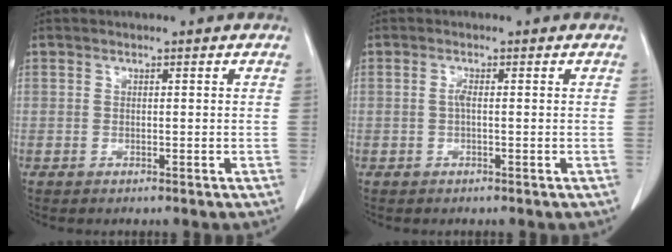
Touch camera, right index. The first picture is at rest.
{"total": 1.0, "force": [-0.2, 0.1, 1.0], "torque": [-0.021, 0.001, -0.004]}